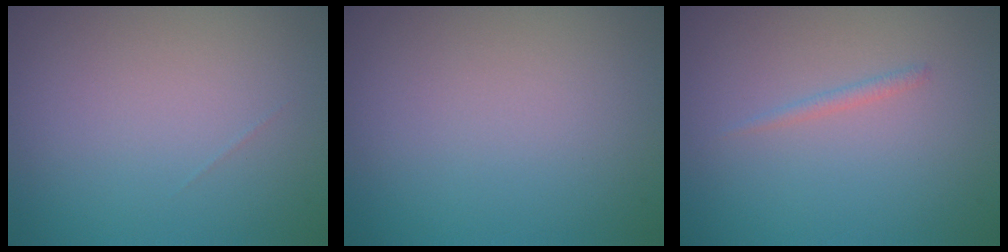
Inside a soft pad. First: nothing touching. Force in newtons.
{"total": 0.0}
{"total": 0.7, "press": 0.7, "slide": 0.0}